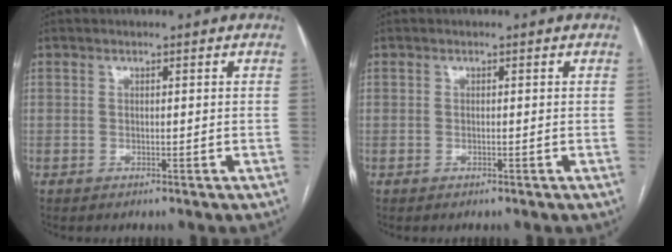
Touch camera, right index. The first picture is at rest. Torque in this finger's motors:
{"motor_torque": [0.12, -0.06, 0.02, 0.01]}